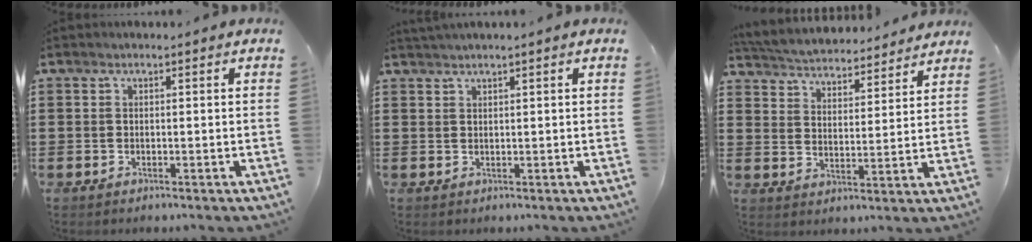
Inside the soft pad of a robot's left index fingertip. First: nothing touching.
{"total": 1.1, "force": [0.9, -0.2, 0.6], "torque": [-0.012, -0.002, 0.018]}
{"total": 4.2, "force": [4.2, 0.2, 0.0], "torque": [-0.026, -0.033, 0.068]}